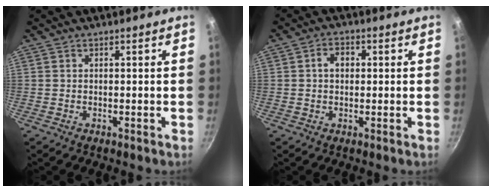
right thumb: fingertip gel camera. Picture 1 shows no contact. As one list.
[{"total": 3.7, "force": [0.5, 2.8, 2.4], "torque": [-0.024, 0.009, 0.004]}]